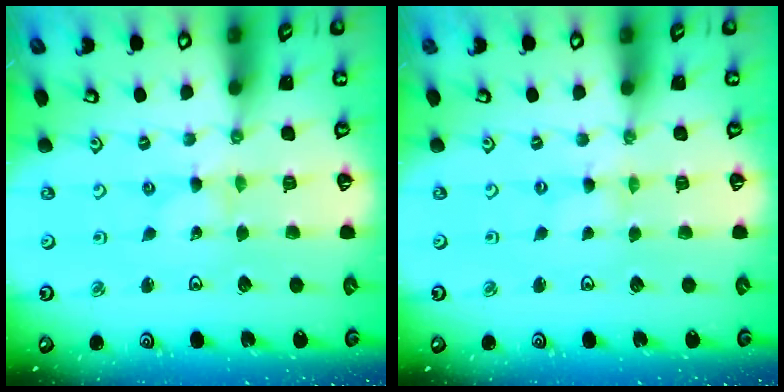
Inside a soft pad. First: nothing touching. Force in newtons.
{"total": 0.0}